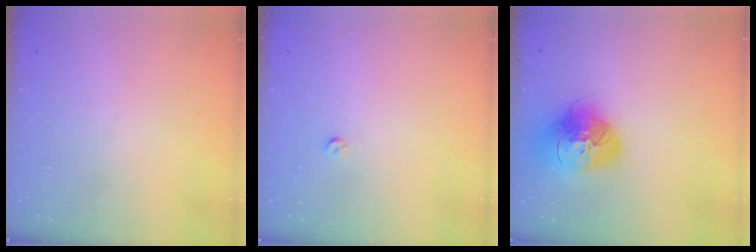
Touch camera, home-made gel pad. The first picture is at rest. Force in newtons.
{"total": 2.8, "press": 2.8, "slide": 0.5}
{"total": 15.9, "press": 15.8, "slide": 2.3}